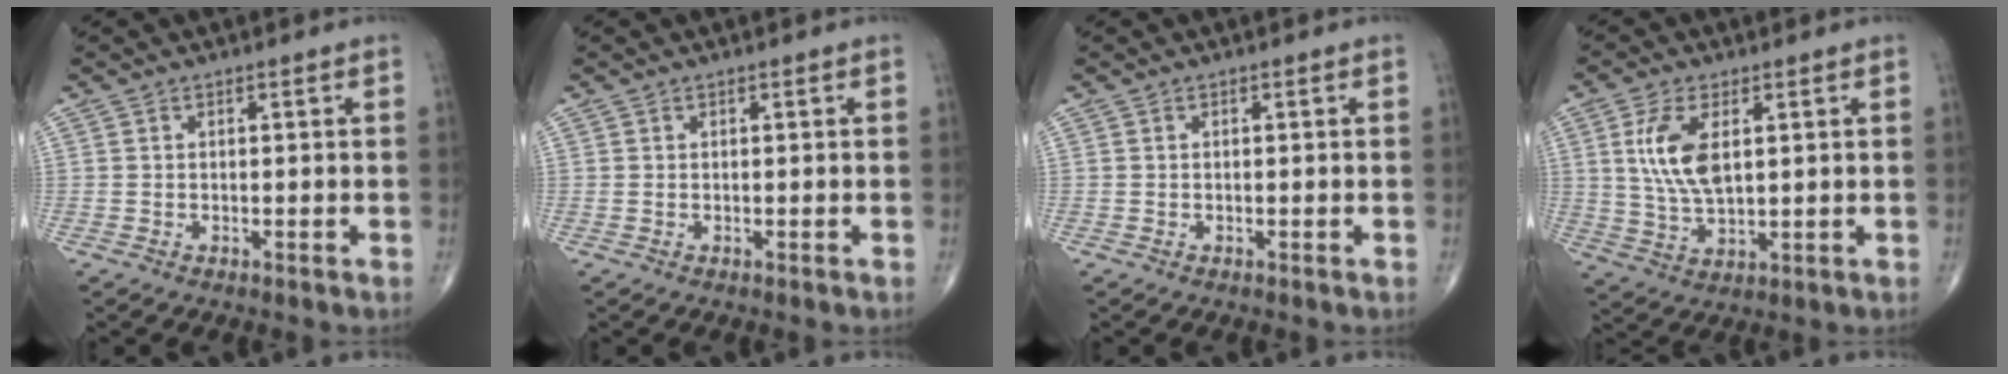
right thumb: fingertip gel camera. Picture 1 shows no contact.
{"total": 0.0}
{"total": 0.0}
{"total": 9.5, "force": [2.4, 4.6, 8.0], "torque": [-0.160, -0.016, 0.049]}